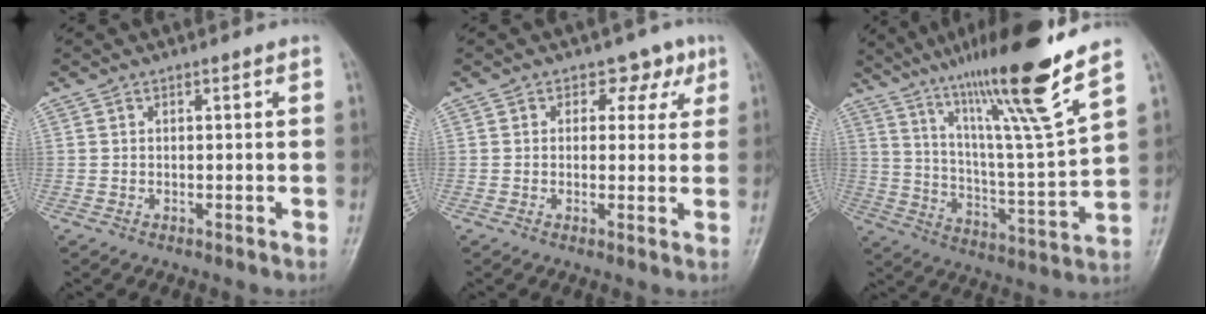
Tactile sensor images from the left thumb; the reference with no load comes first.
{"total": 4.6, "force": [2.1, 3.6, 2.0], "torque": [0.009, -0.002, 0.018]}
{"total": 20.6, "force": [14.1, 0.4, 15.0], "torque": [-0.230, -0.070, 0.238]}